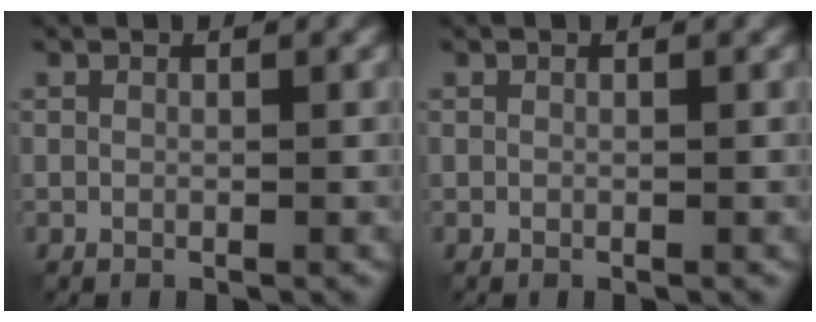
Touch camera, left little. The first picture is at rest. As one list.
[{"total": 0.0}]